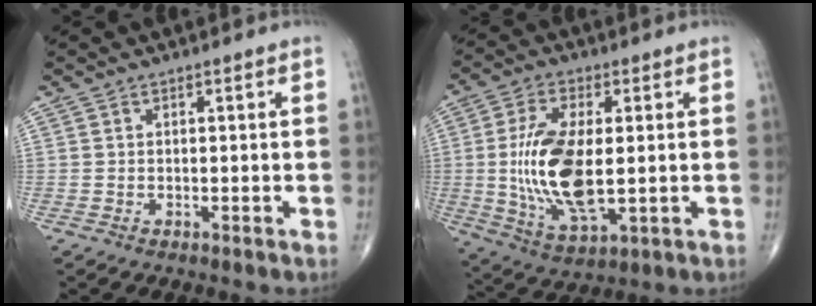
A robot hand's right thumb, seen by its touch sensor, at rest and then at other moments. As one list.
[{"total": 15.6, "force": [-0.2, 6.8, 14.1], "torque": [-0.282, -0.015, 0.005]}]